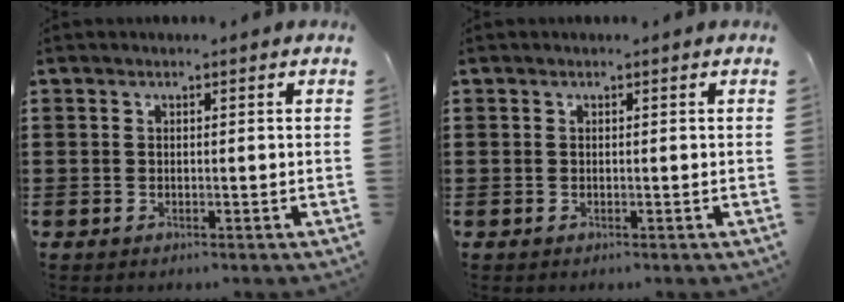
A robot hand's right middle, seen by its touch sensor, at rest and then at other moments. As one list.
[{"total": 0.0}]